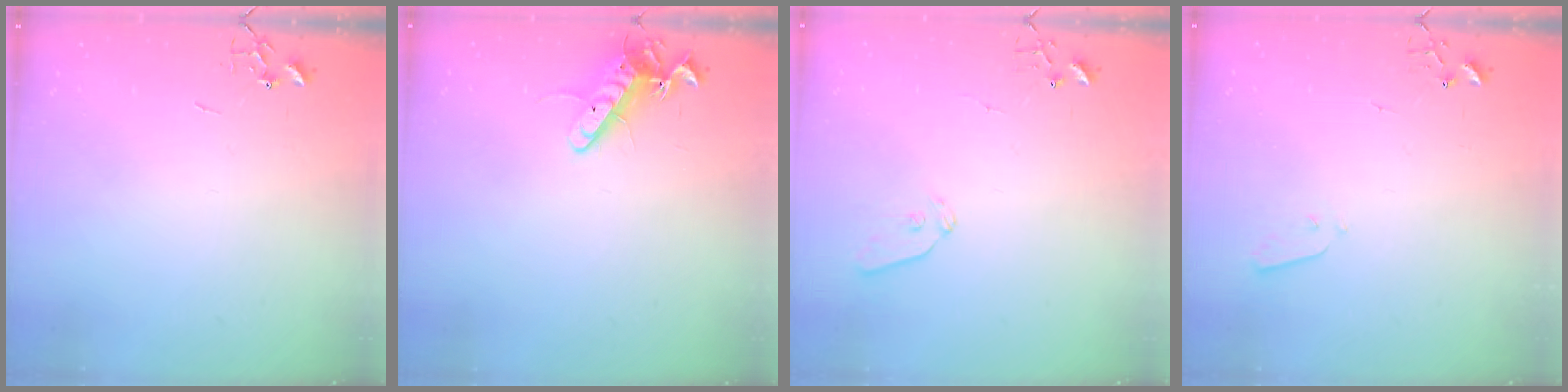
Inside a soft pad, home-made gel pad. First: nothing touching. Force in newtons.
{"total": 11.4, "press": 11.4, "slide": 0.9}
{"total": 6.0, "press": 5.9, "slide": 0.8}
{"total": 2.8, "press": 2.7, "slide": 0.4}